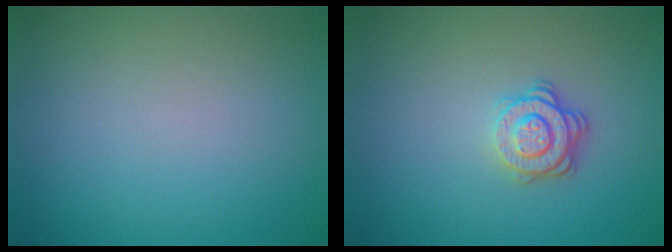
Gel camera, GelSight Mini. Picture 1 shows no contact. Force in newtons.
{"total": 3.0, "press": 2.6, "slide": 1.5}